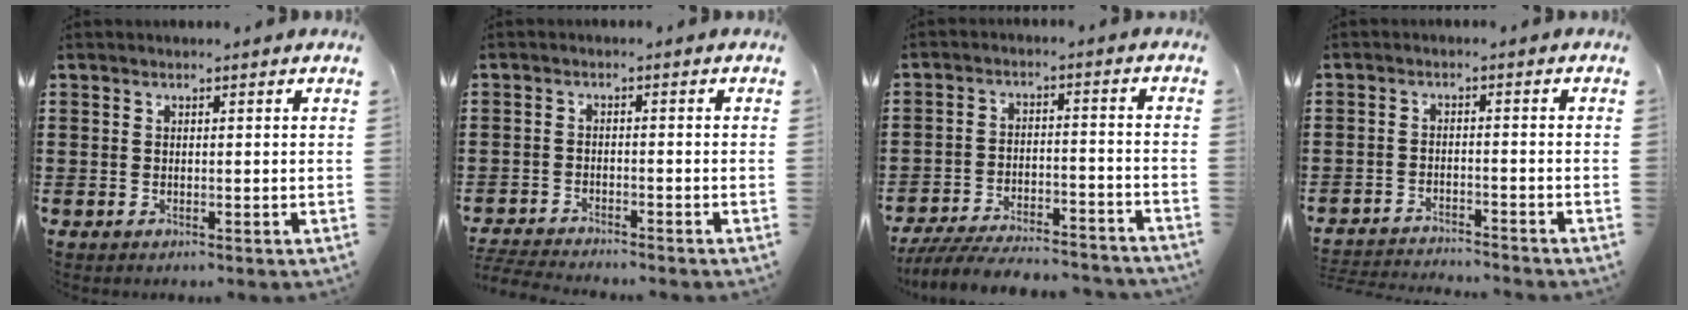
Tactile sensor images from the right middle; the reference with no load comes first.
{"total": 3.1, "force": [-3.0, 0.0, 0.4], "torque": [-0.017, -0.005, -0.066]}
{"total": 6.8, "force": [-6.5, 0.4, 1.8], "torque": [-0.035, 0.000, -0.124]}
{"total": 2.9, "force": [-2.9, 0.0, 0.1], "torque": [-0.008, -0.003, -0.062]}